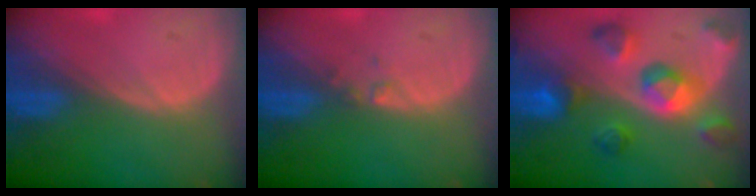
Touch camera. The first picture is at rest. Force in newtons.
{"total": 0.9, "press": 0.9, "slide": 0.1}
{"total": 9.8, "press": 8.8, "slide": 4.4}